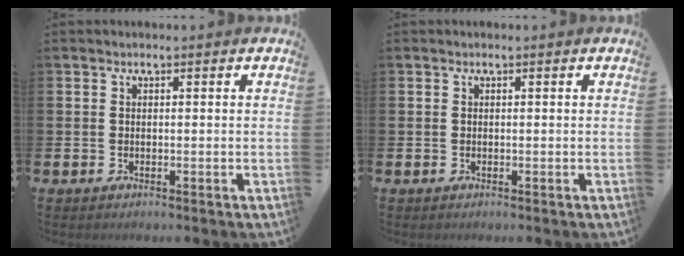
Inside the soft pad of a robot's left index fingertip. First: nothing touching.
{"total": 0.0}